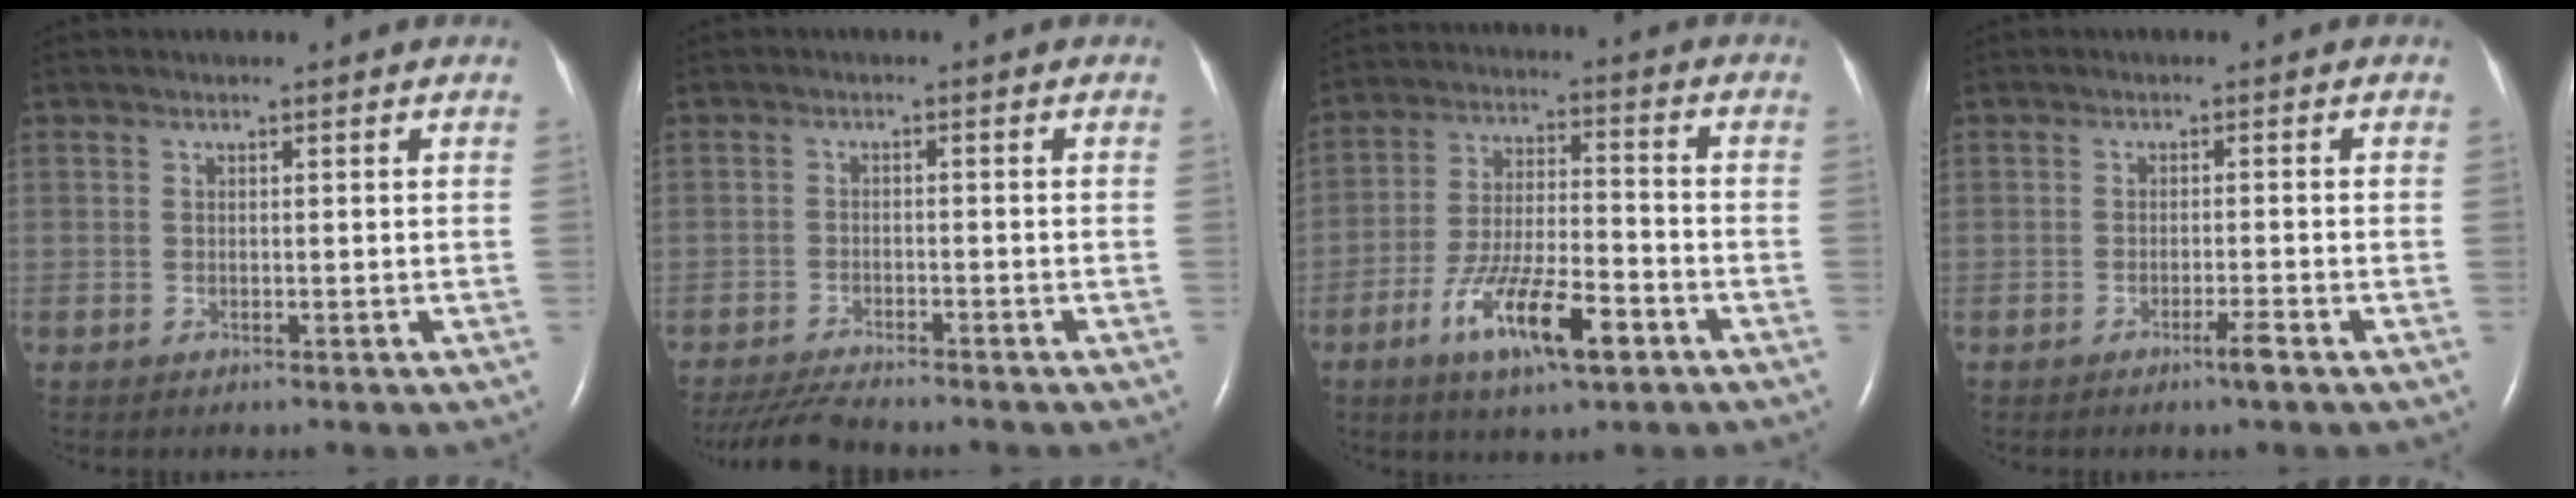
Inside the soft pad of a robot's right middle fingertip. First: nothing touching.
{"total": 6.2, "force": [-5.8, 0.1, 2.3], "torque": [-0.043, -0.023, -0.099]}
{"total": 12.0, "force": [-6.2, 2.7, 10.0], "torque": [-0.190, -0.005, -0.105]}
{"total": 2.2, "force": [-1.4, -0.4, 1.6], "torque": [-0.032, -0.005, -0.025]}